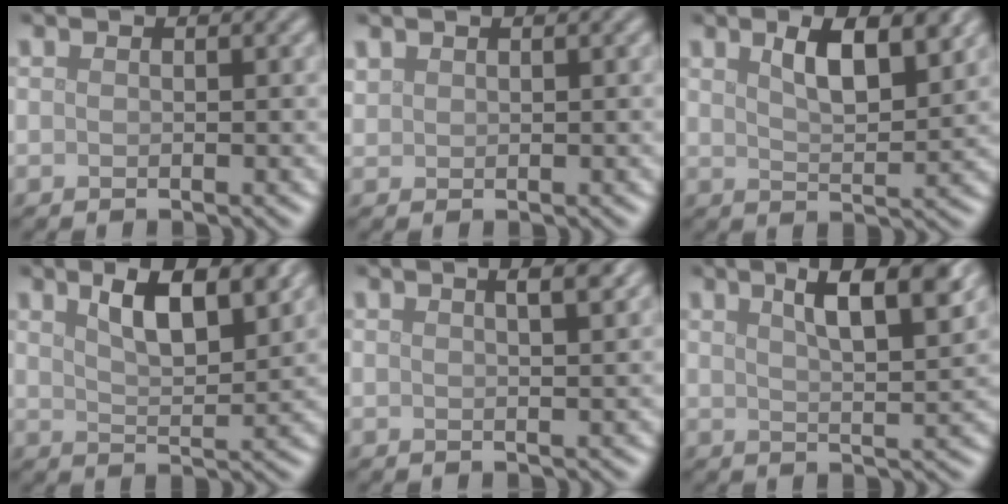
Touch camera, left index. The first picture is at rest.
{"total": 0.8, "force": [0.7, 0.5, 0.1], "torque": [-0.004, 0.001, 0.018]}
{"total": 4.9, "force": [2.5, 1.7, 3.9], "torque": [-0.065, 0.001, 0.042]}
{"total": 5.6, "force": [3.1, 1.9, 4.2], "torque": [-0.070, 0.003, 0.050]}
{"total": 3.4, "force": [1.8, 1.3, 2.5], "torque": [-0.007, 0.013, 0.002]}
{"total": 6.3, "force": [3.4, 1.7, 5.1], "torque": [-0.066, 0.011, 0.049]}